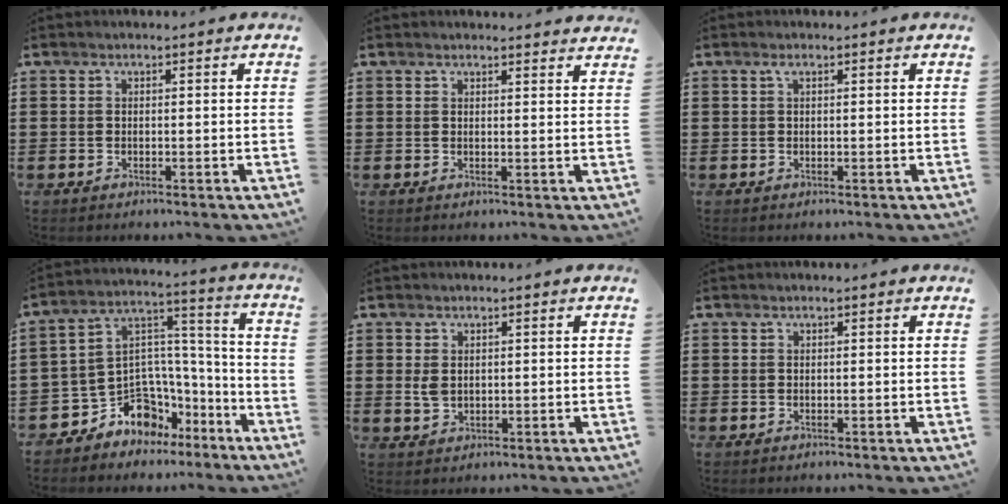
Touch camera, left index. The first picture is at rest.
{"total": 1.6, "force": [1.6, 0.1, 0.1], "torque": [0.003, -0.001, 0.029]}
{"total": 0.8, "force": [0.4, 0.2, 0.7], "torque": [-0.015, 0.003, 0.008]}
{"total": 8.6, "force": [-6.2, 5.8, 1.6], "torque": [-0.045, 0.004, -0.113]}
{"total": 2.2, "force": [0.3, 1.6, 1.5], "torque": [-0.041, 0.003, 0.003]}
{"total": 0.0}